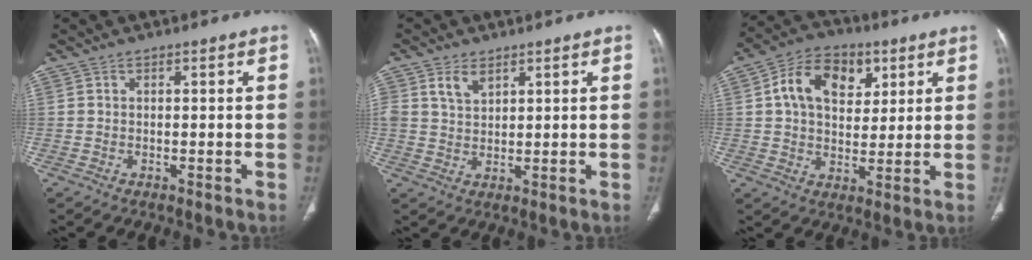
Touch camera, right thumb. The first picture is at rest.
{"total": 4.0, "force": [2.3, 2.4, 2.1], "torque": [-0.030, -0.014, 0.051]}
{"total": 13.2, "force": [4.4, 9.2, 8.4], "torque": [-0.108, 0.000, 0.068]}